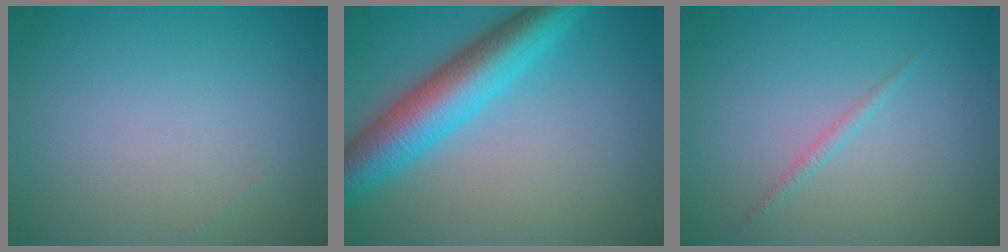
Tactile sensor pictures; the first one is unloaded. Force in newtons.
{"total": 7.4, "press": 7.4, "slide": 0.1}
{"total": 0.8, "press": 0.8, "slide": 0.1}